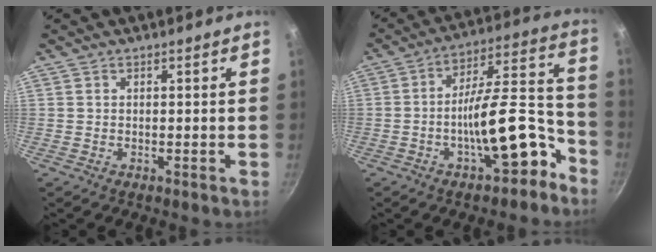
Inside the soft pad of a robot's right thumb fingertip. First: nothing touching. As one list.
[{"total": 16.2, "force": [-7.5, 5.9, 13.1], "torque": [-0.151, 0.080, -0.112]}]